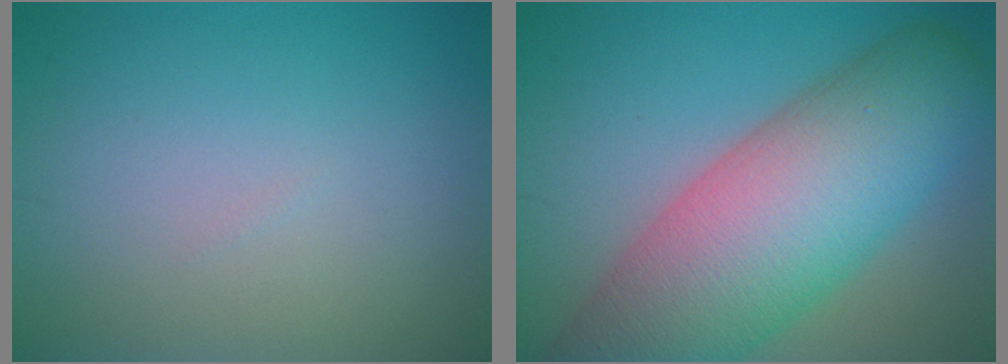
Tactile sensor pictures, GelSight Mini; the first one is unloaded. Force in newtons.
{"total": 13.3, "press": 13.3, "slide": 0.6}